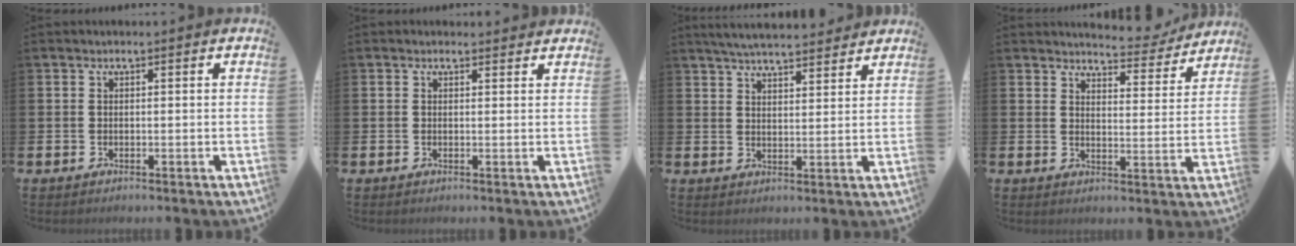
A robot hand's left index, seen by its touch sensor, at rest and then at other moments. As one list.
[{"total": 0.8, "force": [0.7, 0.3, 0.1], "torque": [0.006, 0.001, 0.011]}, {"total": 4.8, "force": [4.7, 0.4, 0.9], "torque": [-0.029, -0.022, 0.085]}, {"total": 4.6, "force": [4.5, 0.7, 0.4], "torque": [-0.005, -0.038, 0.075]}]